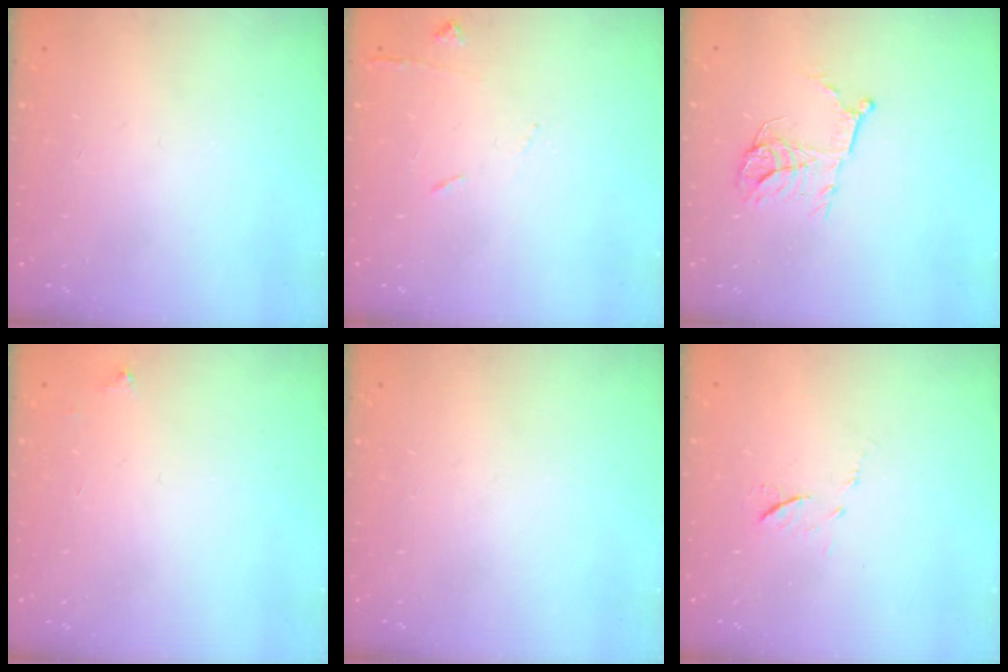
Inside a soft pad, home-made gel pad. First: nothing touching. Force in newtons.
{"total": 6.2, "press": 6.1, "slide": 0.8}
{"total": 10.4, "press": 10.4, "slide": 0.6}
{"total": 2.5, "press": 2.5, "slide": 0.4}
{"total": 0.0}
{"total": 5.6, "press": 5.6, "slide": 0.6}